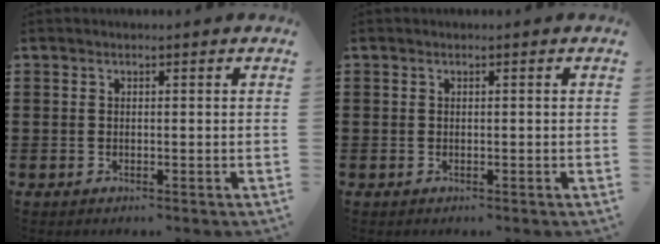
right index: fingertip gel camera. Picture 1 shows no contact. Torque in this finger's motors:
{"motor_torque": [-0.63, 0.33, -0.38, -0.06]}